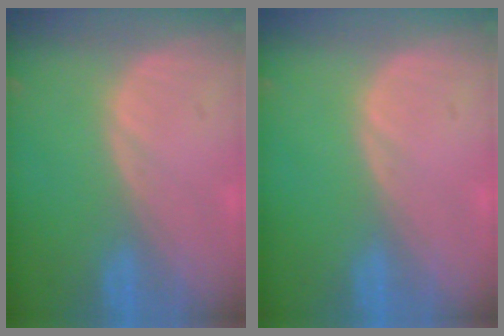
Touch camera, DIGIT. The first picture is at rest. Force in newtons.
{"total": 0.0}